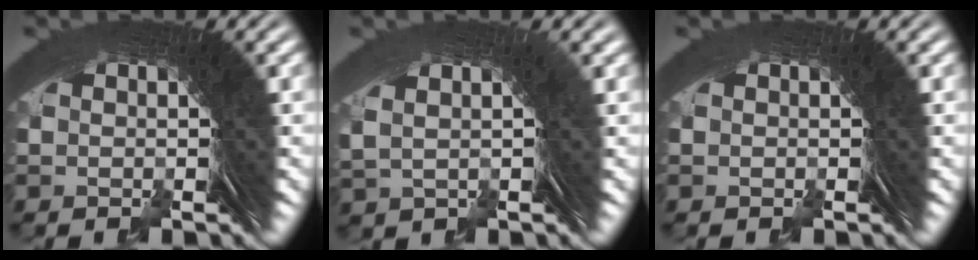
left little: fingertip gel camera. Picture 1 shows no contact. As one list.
[{"total": 2.6, "force": [1.2, 1.1, 2.0], "torque": [-0.028, 0.005, 0.024]}, {"total": 0.0}]